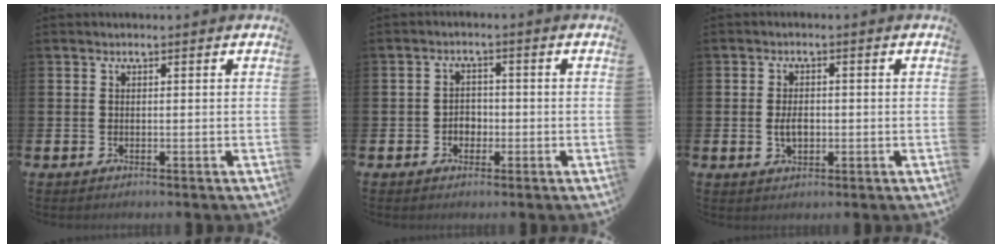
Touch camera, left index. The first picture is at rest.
{"total": 2.4, "force": [-0.8, 2.0, 1.1], "torque": [-0.013, 0.002, -0.022]}
{"total": 3.0, "force": [-0.2, 1.8, 2.4], "torque": [-0.036, 0.001, -0.006]}